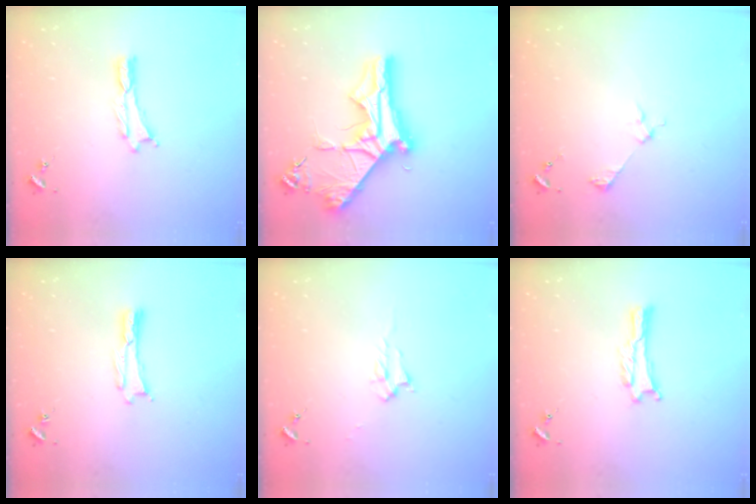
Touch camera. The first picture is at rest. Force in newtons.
{"total": 10.7, "press": 10.6, "slide": 1.2}
{"total": 2.5, "press": 2.5, "slide": 0.2}
{"total": 0.0}
{"total": 2.2, "press": 2.2, "slide": 0.4}
{"total": 0.5, "press": 0.5, "slide": 0.1}